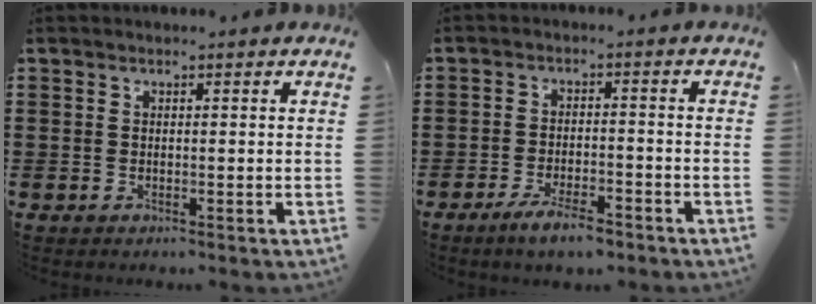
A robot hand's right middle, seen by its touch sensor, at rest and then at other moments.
{"total": 4.6, "force": [-3.5, 0.9, 2.9], "torque": [-0.061, -0.002, -0.066]}